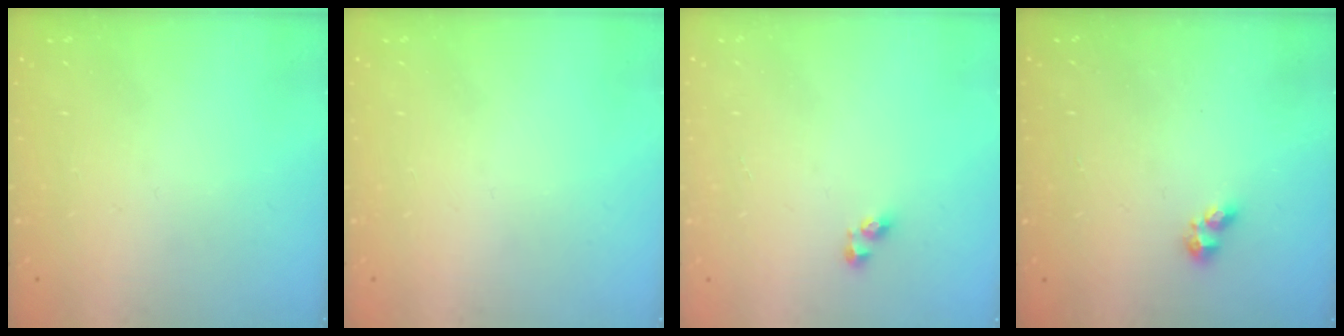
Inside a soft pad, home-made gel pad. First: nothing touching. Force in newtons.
{"total": 0.0}
{"total": 3.8, "press": 3.7, "slide": 0.5}
{"total": 1.8, "press": 1.7, "slide": 0.5}